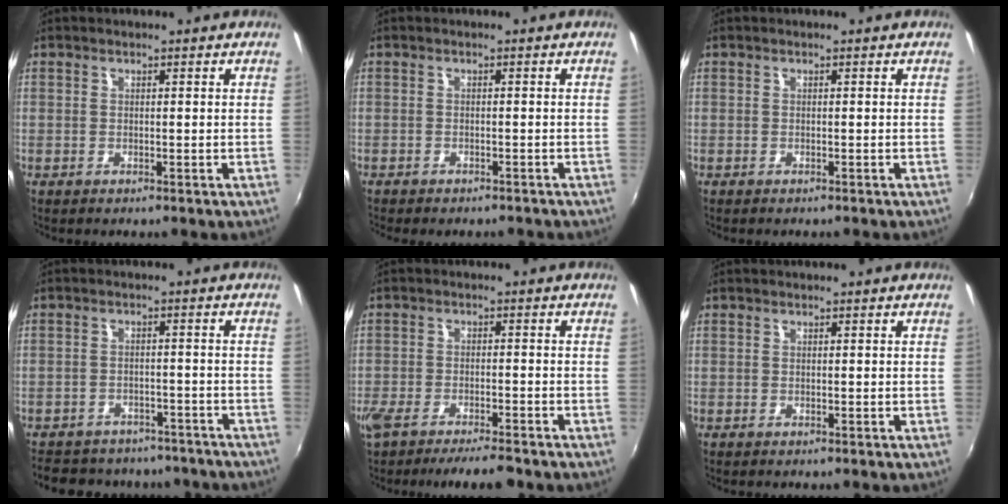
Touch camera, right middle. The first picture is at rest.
{"total": 3.4, "force": [-3.0, 1.0, 1.3], "torque": [-0.030, -0.012, -0.041]}
{"total": 0.0}
{"total": 18.4, "force": [-15.3, 7.7, 6.7], "torque": [-0.143, 0.008, -0.189]}
{"total": 8.9, "force": [-7.5, 1.7, 4.6], "torque": [-0.111, -0.023, -0.126]}
{"total": 0.0}